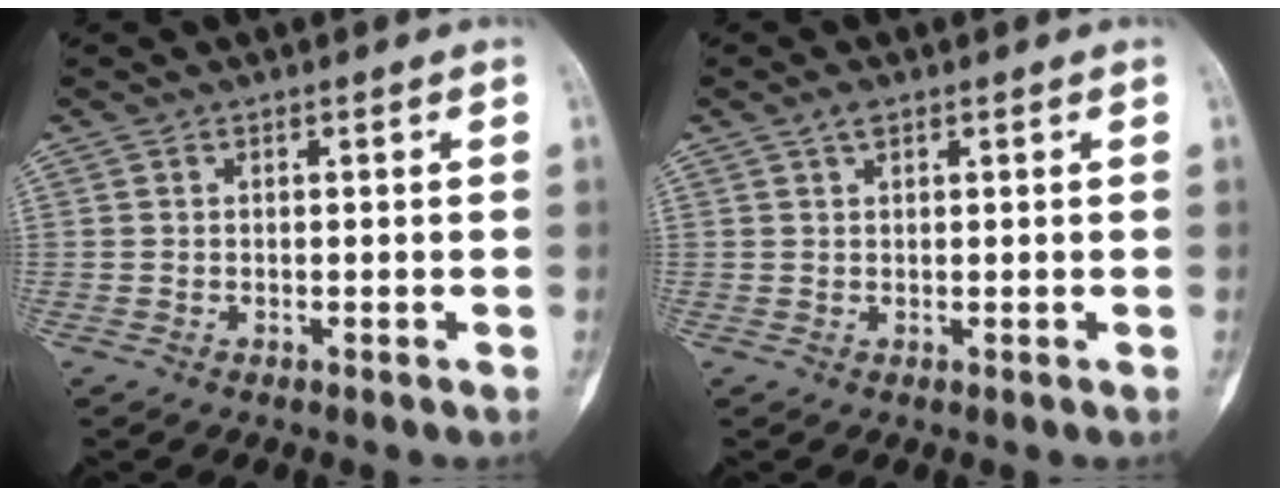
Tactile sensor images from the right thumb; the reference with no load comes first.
{"total": 1.5, "force": [1.0, 0.8, 0.9], "torque": [-0.012, 0.001, 0.015]}